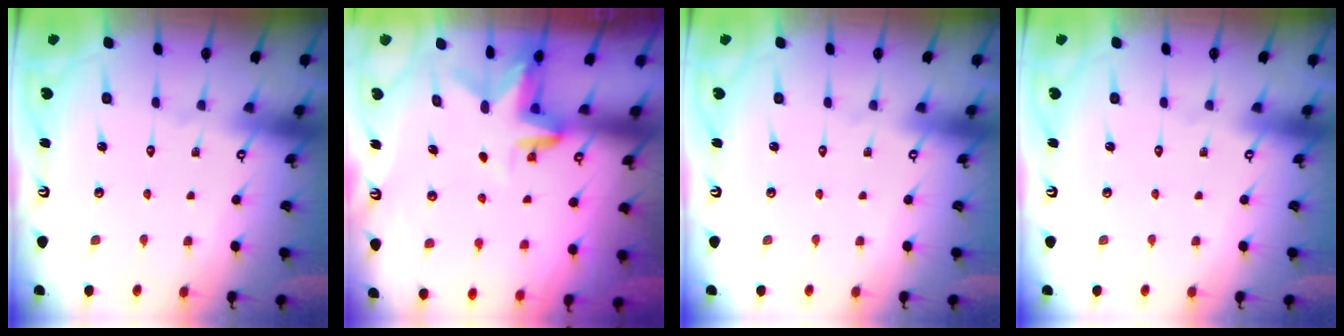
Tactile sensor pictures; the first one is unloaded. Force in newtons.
{"total": 3.1, "press": 3.1, "slide": 0.3}
{"total": 0.0}
{"total": 0.0}